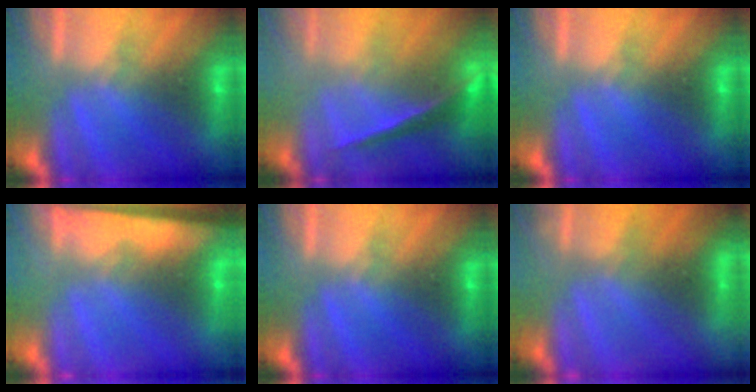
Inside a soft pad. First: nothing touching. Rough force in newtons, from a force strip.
{"total": 2.0}
{"total": 0.0}
{"total": 11.6}
{"total": 0.0}
{"total": 3.1}